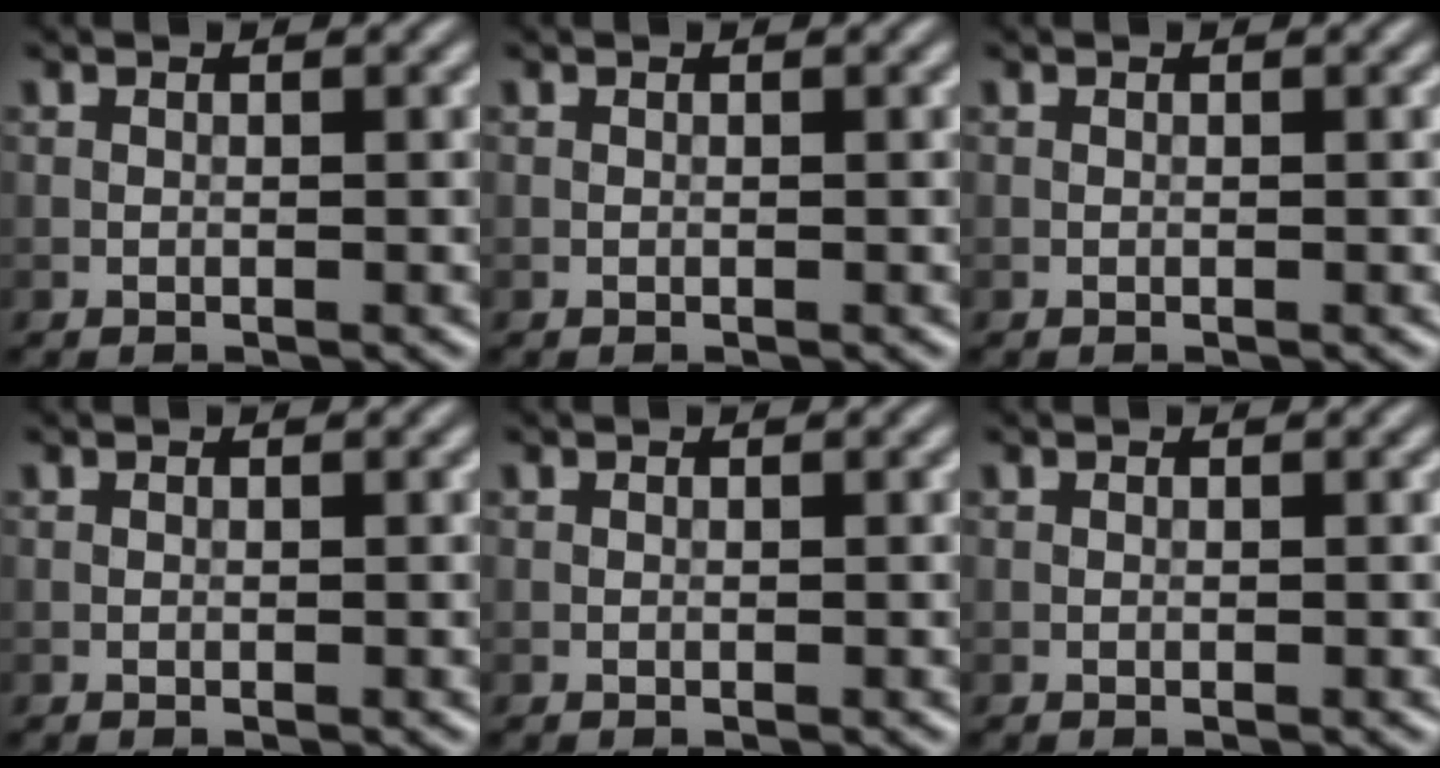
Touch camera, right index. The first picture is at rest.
{"total": 0.0}
{"total": 0.0}
{"total": 0.0}
{"total": 0.0}
{"total": 0.0}